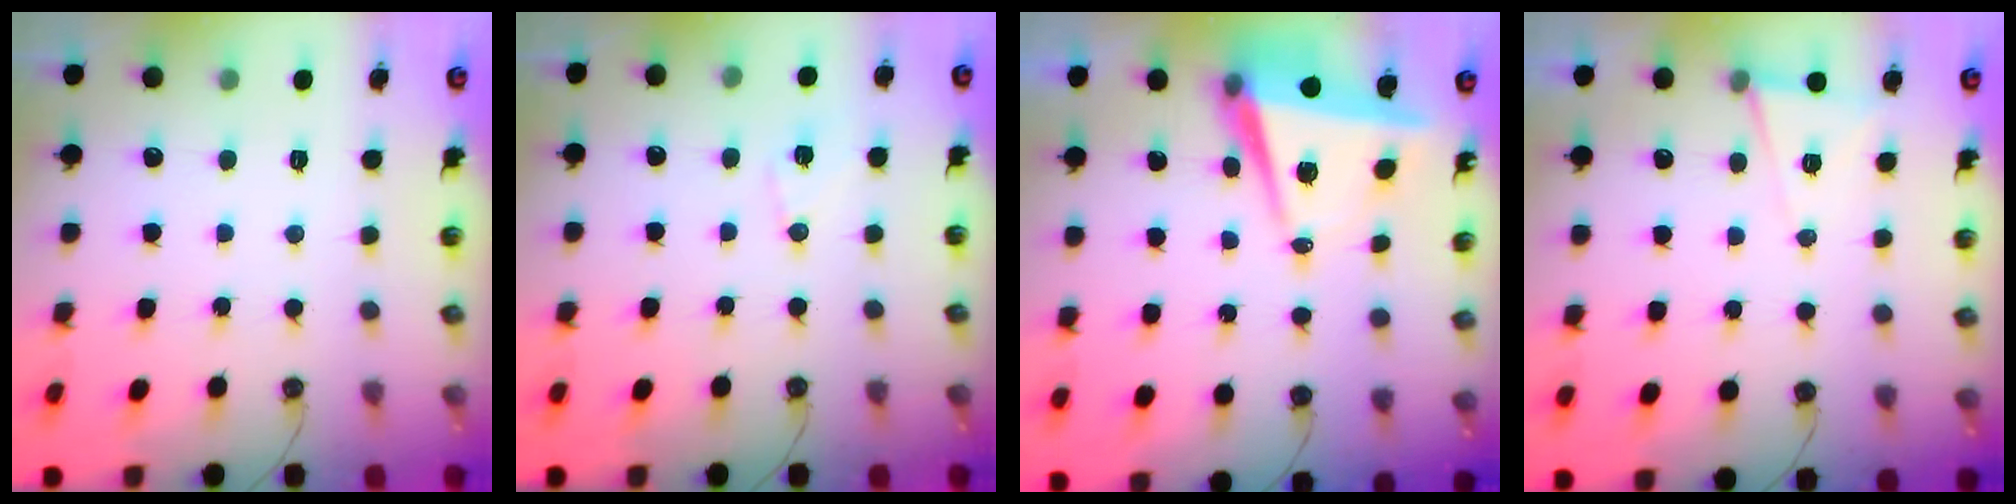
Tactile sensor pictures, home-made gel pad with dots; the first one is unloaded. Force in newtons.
{"total": 6.7, "press": 6.4, "slide": 2.0}
{"total": 7.5, "press": 6.1, "slide": 4.3}
{"total": 6.7, "press": 4.7, "slide": 4.8}